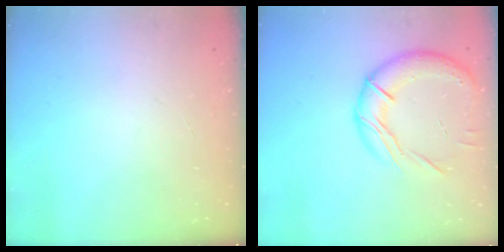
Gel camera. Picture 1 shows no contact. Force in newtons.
{"total": 17.8, "press": 17.7, "slide": 2.4}